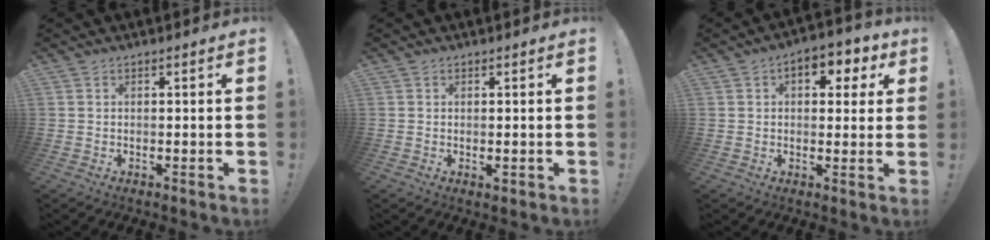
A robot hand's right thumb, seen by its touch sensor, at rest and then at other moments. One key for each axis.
{"total": 0.6, "fx": -0.1, "fy": 0.4, "fz": 0.5, "tx": -0.004, "ty": -0.002, "tz": 0.000}
{"total": 7.2, "fx": 2.5, "fy": 4.7, "fz": 4.8, "tx": -0.051, "ty": -0.008, "tz": 0.039}